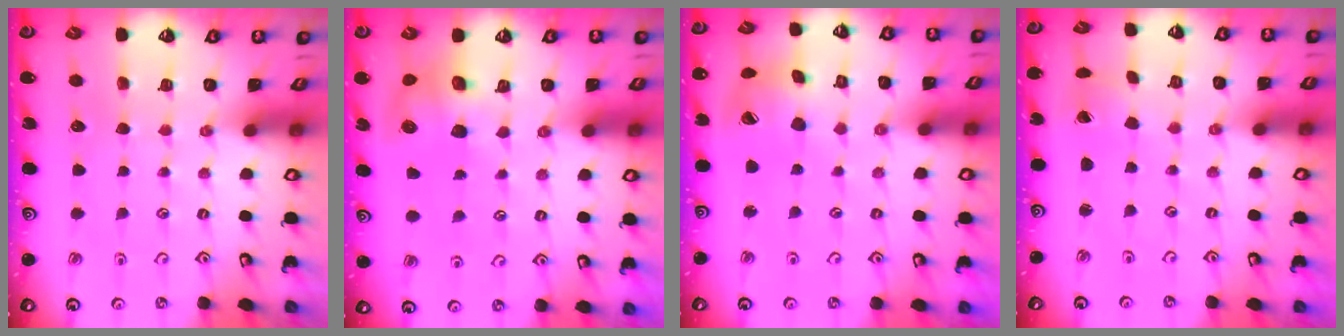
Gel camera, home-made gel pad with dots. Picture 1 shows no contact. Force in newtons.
{"total": 7.6, "press": 7.5, "slide": 1.1}
{"total": 11.4, "press": 11.3, "slide": 1.3}
{"total": 0.9, "press": 0.9, "slide": 0.3}